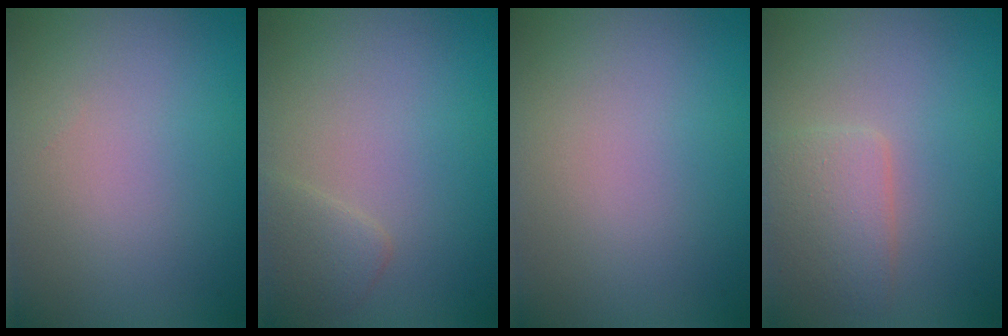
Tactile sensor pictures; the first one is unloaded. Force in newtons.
{"total": 1.4, "press": 1.4, "slide": 0.1}
{"total": 0.0}
{"total": 2.8, "press": 2.8, "slide": 0.0}